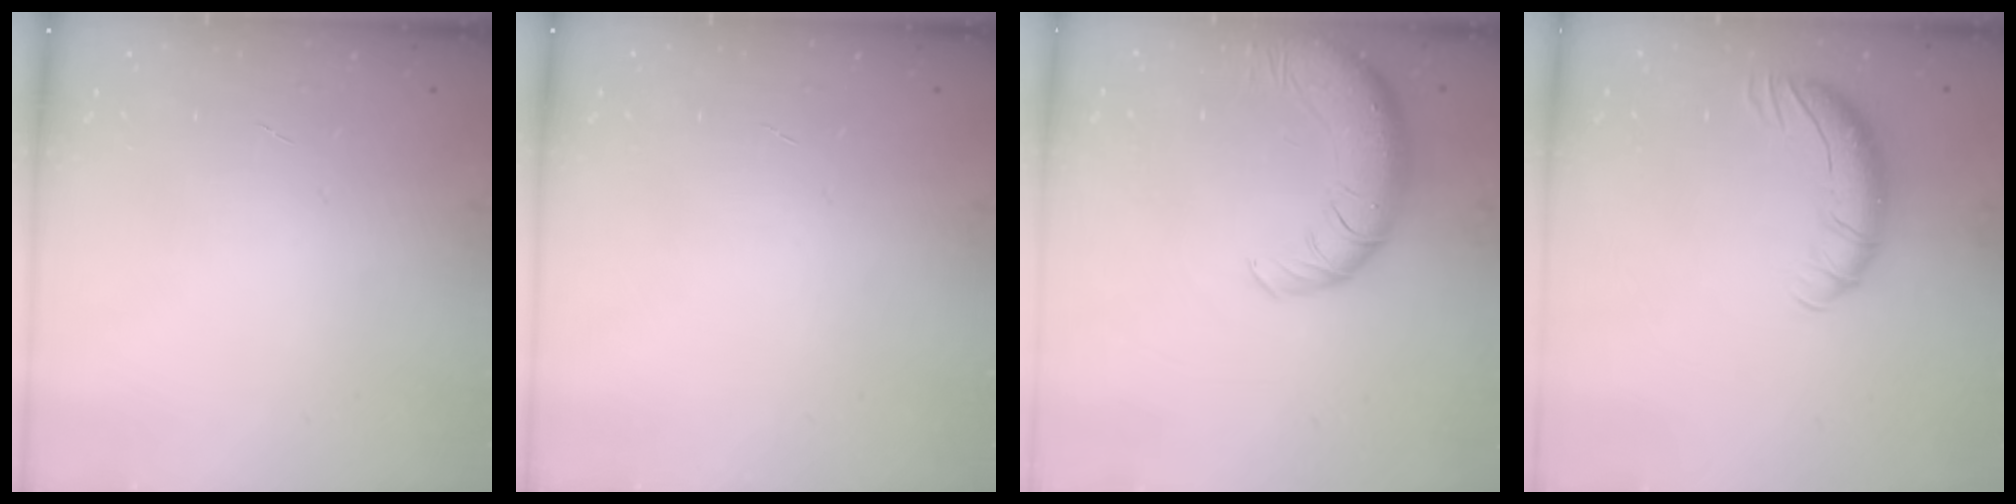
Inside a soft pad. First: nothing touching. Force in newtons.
{"total": 0.0}
{"total": 11.9, "press": 11.5, "slide": 3.1}
{"total": 9.5, "press": 9.3, "slide": 1.7}